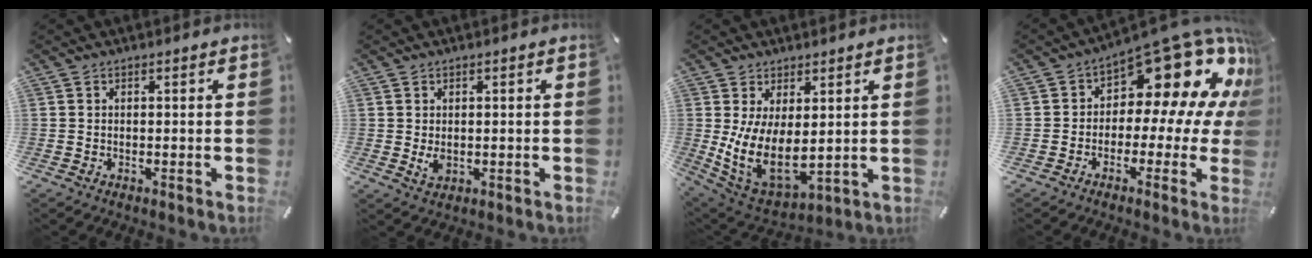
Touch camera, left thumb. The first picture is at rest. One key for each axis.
{"total": 2.6, "fx": -0.3, "fy": 1.9, "fz": 1.8, "tx": -0.046, "ty": -0.002, "tz": -0.008}
{"total": 11.4, "fx": 1.7, "fy": 6.9, "fz": 8.9, "tx": -0.190, "ty": -0.035, "tz": 0.040}
{"total": 17.4, "fx": 8.7, "fy": 9.2, "fz": 12.0, "tx": -0.159, "ty": -0.077, "tz": 0.142}